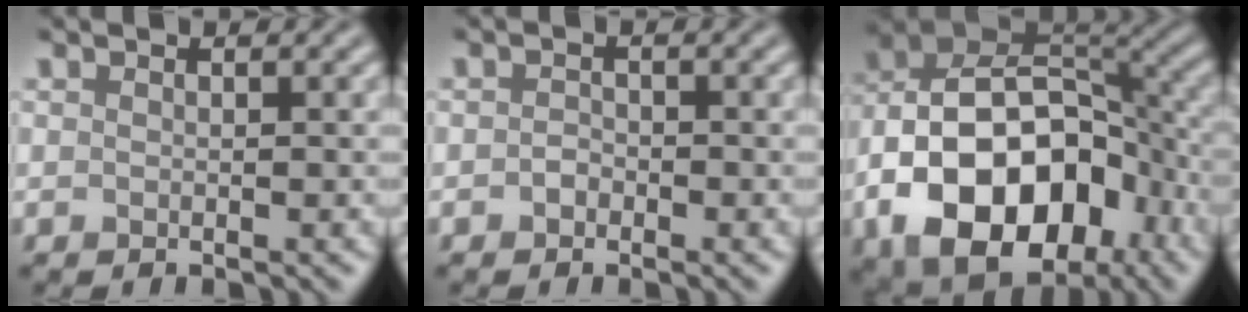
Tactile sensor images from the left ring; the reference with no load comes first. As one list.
[{"total": 0.9, "force": [-0.4, 0.7, 0.4], "torque": [-0.008, -0.002, -0.009]}, {"total": 15.2, "force": [-5.4, 10.0, 10.2], "torque": [-0.169, -0.007, -0.097]}]